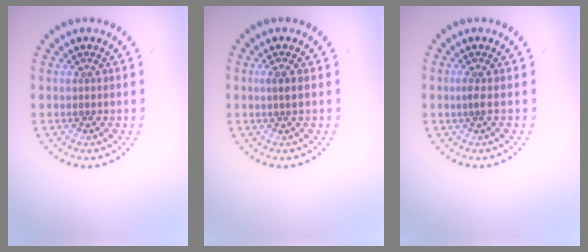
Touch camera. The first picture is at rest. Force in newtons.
{"total": 0.8, "press": 0.6, "slide": 0.5}
{"total": 0.6, "press": 0.4, "slide": 0.5}